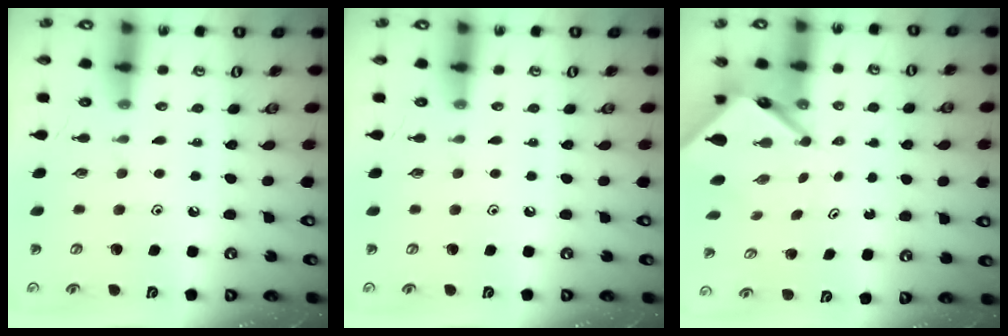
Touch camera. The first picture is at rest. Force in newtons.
{"total": 0.0}
{"total": 6.7, "press": 6.7, "slide": 0.6}